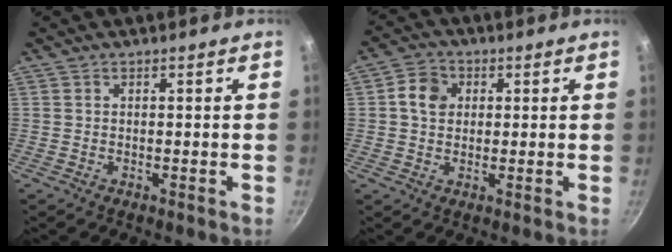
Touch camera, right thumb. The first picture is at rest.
{"total": 5.4, "force": [1.1, 4.5, 2.7], "torque": [-0.031, 0.007, 0.010]}